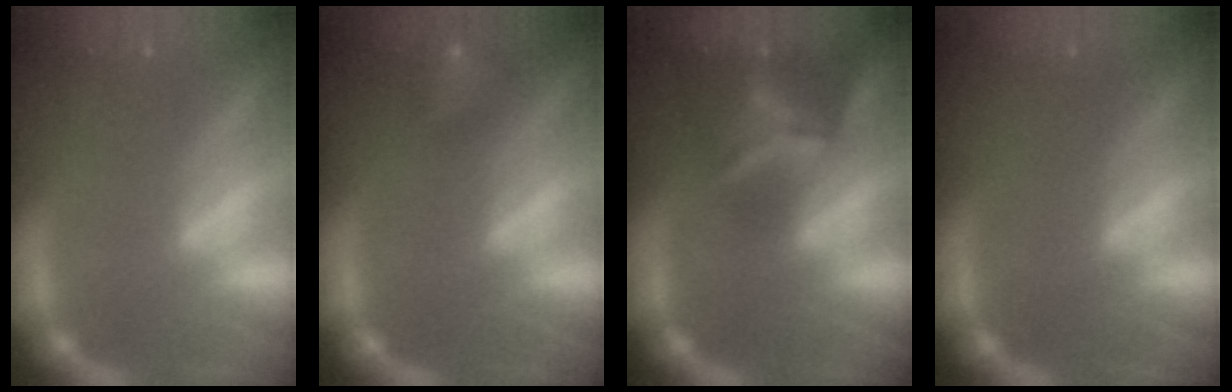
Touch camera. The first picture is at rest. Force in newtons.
{"total": 3.4}
{"total": 6.5}
{"total": 0.0}